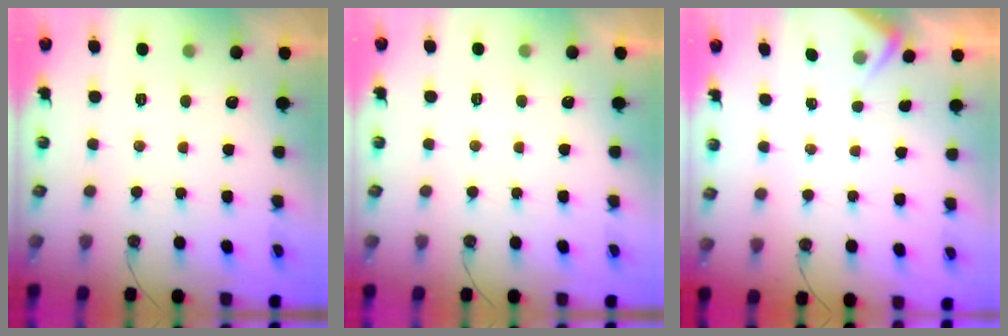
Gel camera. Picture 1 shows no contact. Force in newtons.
{"total": 2.7, "press": 2.7, "slide": 0.4}
{"total": 2.8, "press": 2.7, "slide": 0.4}